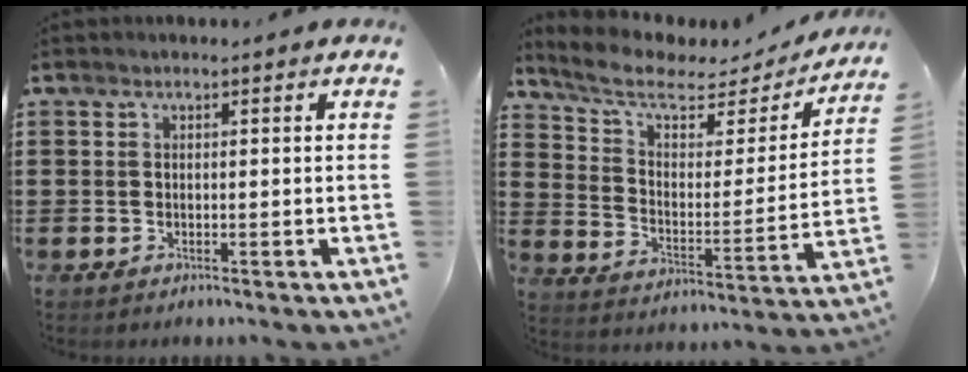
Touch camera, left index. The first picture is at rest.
{"total": 7.2, "force": [5.5, 2.5, 3.9], "torque": [-0.102, -0.030, 0.093]}